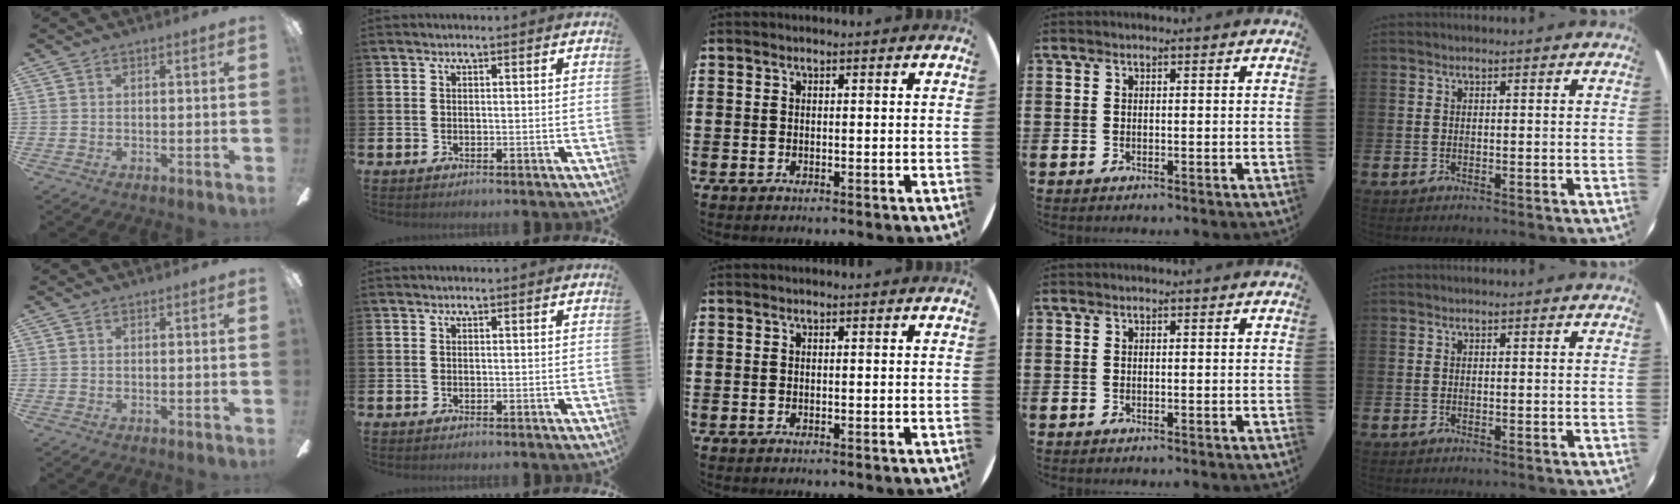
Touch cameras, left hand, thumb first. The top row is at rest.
{}